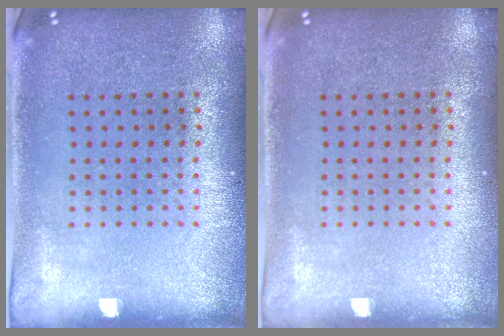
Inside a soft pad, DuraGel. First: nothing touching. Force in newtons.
{"total": 0.0}